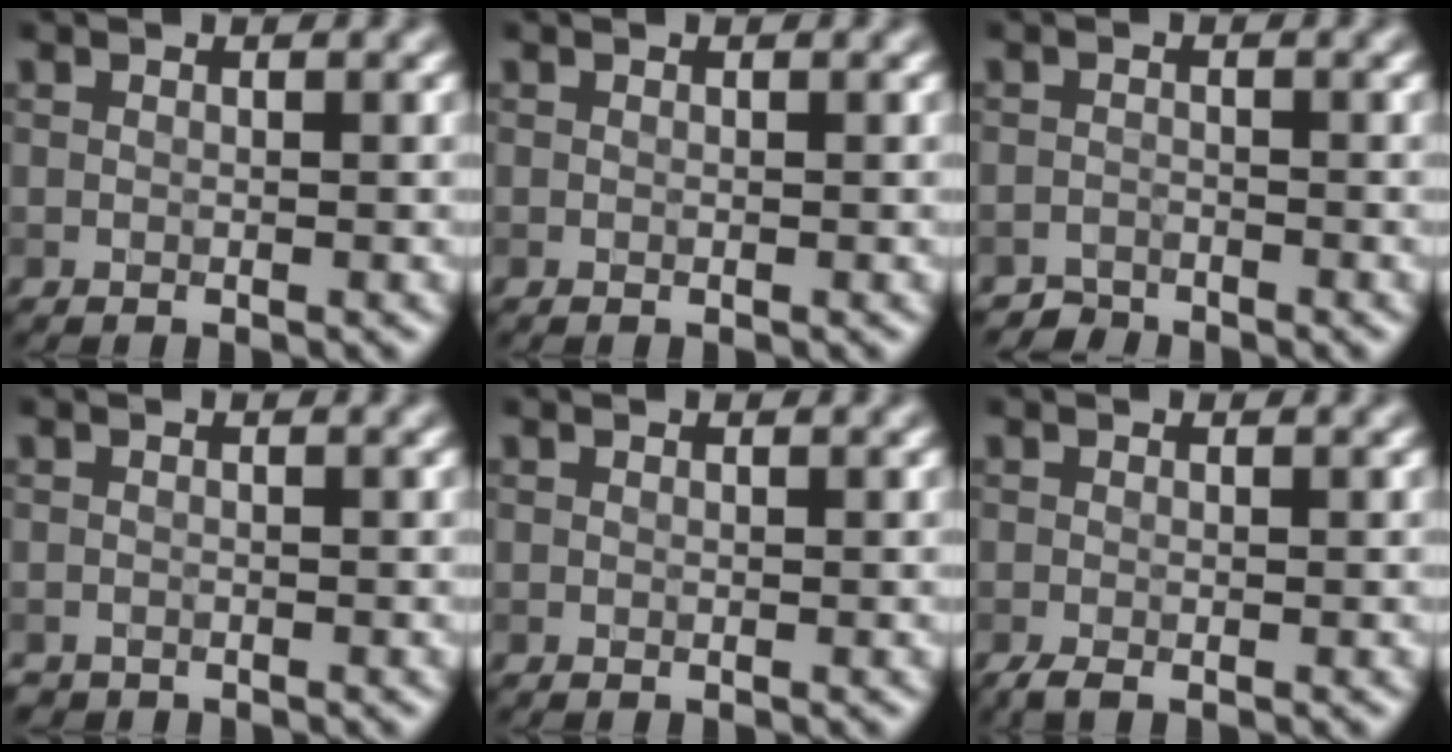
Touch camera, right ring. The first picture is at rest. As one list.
[{"total": 0.0}, {"total": 1.5, "force": [-1.4, 0.3, -0.3], "torque": [0.009, 0.005, -0.028]}, {"total": 0.6, "force": [-0.6, 0.2, -0.1], "torque": [0.003, -0.002, -0.011]}, {"total": 0.0}, {"total": 1.0, "force": [-0.6, 0.2, 0.8], "torque": [-0.015, -0.004, -0.014]}]